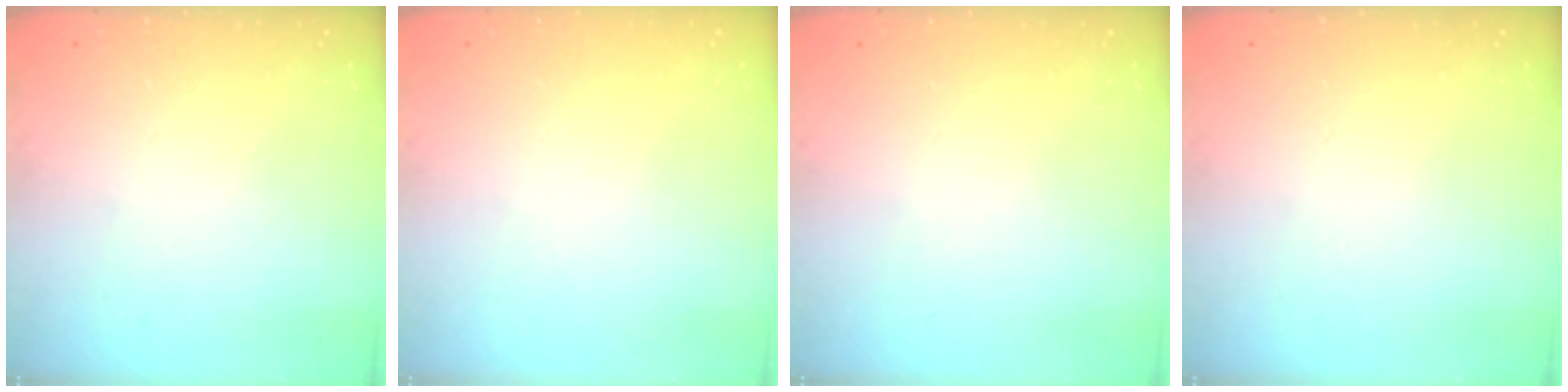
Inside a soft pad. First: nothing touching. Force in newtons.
{"total": 0.0}
{"total": 0.0}
{"total": 0.0}